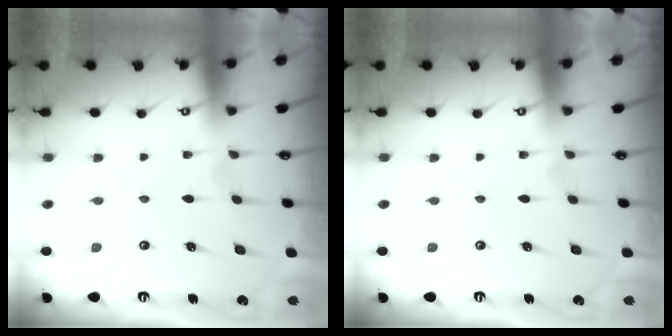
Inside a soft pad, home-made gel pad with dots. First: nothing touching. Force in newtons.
{"total": 0.0}